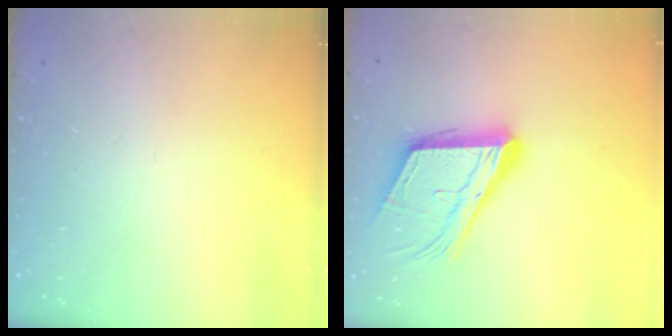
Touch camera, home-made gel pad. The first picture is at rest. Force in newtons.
{"total": 18.7, "press": 18.4, "slide": 3.0}